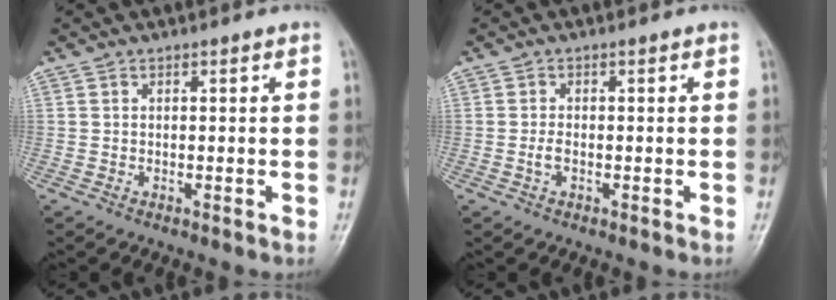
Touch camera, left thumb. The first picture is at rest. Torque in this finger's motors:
{"motor_torque": [0.18, 0.27, 0.22, 0.06, 0.17]}